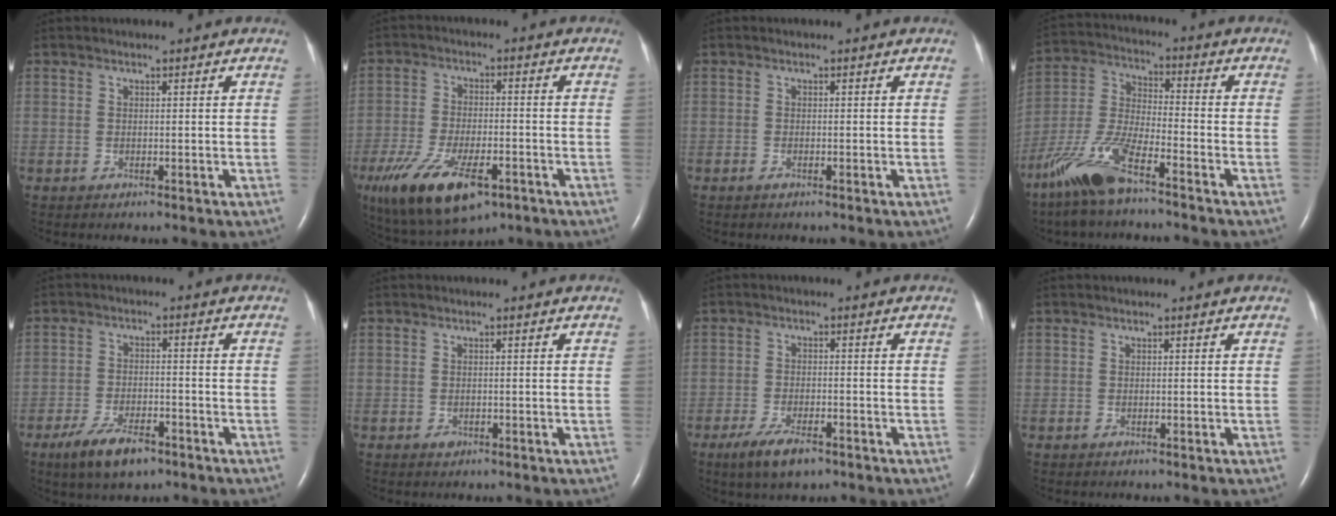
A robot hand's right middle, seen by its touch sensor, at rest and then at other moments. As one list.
[{"total": 16.2, "force": [-8.9, 6.6, 11.8], "torque": [-0.242, -0.024, -0.144]}, {"total": 0.5, "force": [-0.4, 0.1, 0.3], "torque": [-0.010, -0.001, -0.005]}, {"total": 12.0, "force": [-8.3, 2.5, 8.2], "torque": [-0.192, -0.017, -0.164]}, {"total": 7.2, "force": [-4.8, 2.6, 4.7], "torque": [-0.098, -0.008, -0.081]}, {"total": 0.8, "force": [-0.5, 0.5, 0.3], "torque": [-0.007, 0.001, -0.004]}, {"total": 5.7, "force": [-3.7, 1.7, 3.9], "torque": [-0.085, -0.010, -0.062]}, {"total": 0.0}]